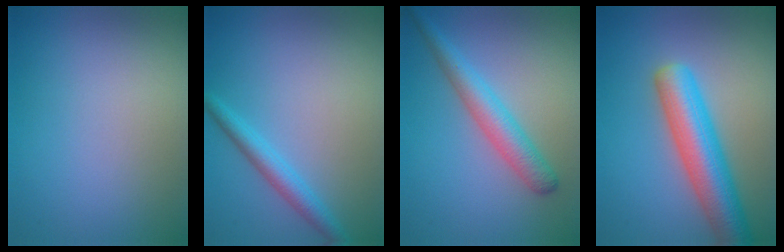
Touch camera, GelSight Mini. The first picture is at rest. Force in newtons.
{"total": 2.4, "press": 2.4, "slide": 0.1}
{"total": 3.9, "press": 3.9, "slide": 0.1}
{"total": 7.2, "press": 7.2, "slide": 0.4}